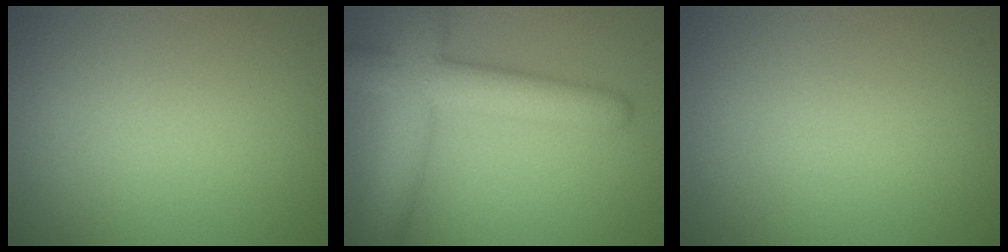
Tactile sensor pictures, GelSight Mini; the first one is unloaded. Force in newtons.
{"total": 7.5, "press": 7.5, "slide": 0.3}
{"total": 0.0}